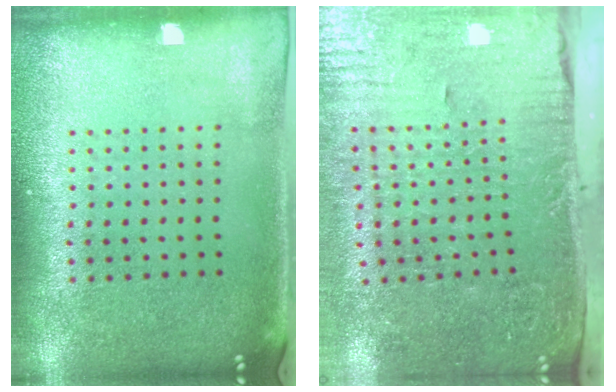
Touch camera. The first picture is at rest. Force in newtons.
{"total": 4.8, "press": 4.1, "slide": 2.6}